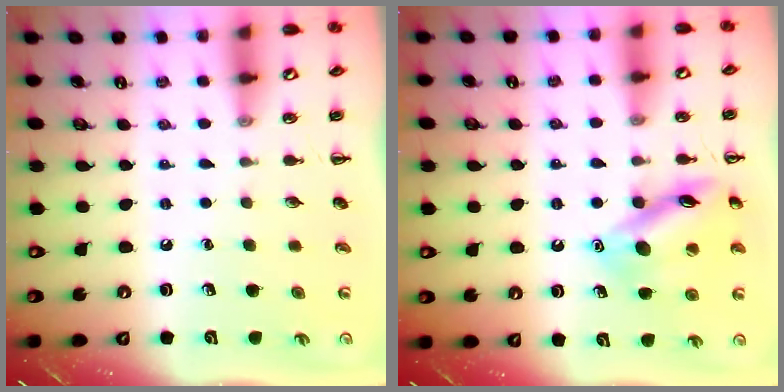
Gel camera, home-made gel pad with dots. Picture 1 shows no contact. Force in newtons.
{"total": 13.6, "press": 13.6, "slide": 1.2}